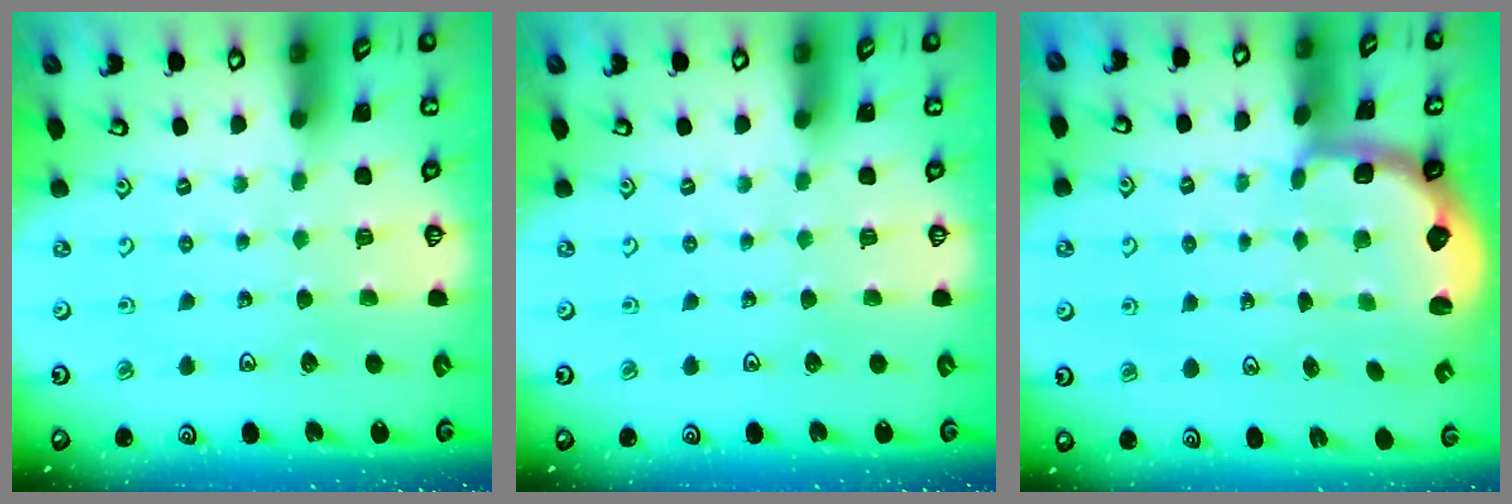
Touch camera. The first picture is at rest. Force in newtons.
{"total": 0.0}
{"total": 2.6, "press": 2.0, "slide": 1.7}